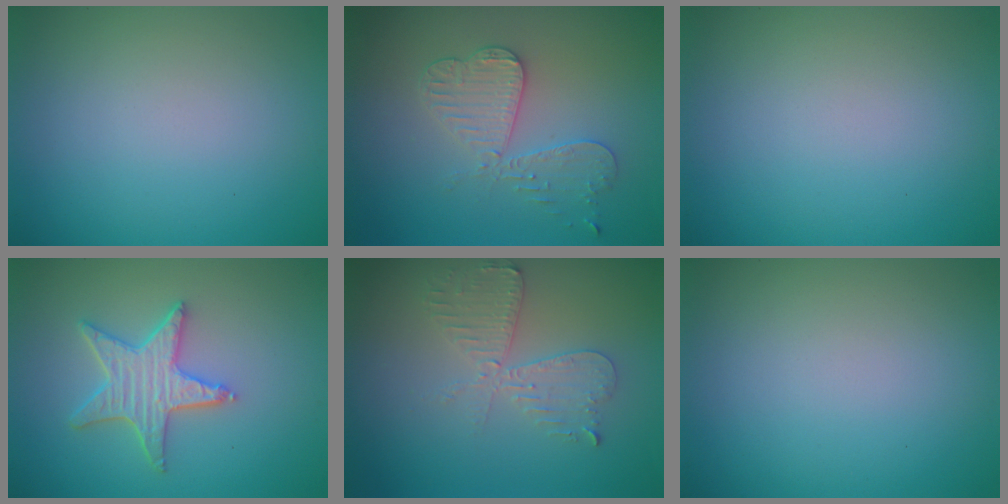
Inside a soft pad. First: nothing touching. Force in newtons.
{"total": 3.3, "press": 3.2, "slide": 0.8}
{"total": 0.0}
{"total": 4.1, "press": 3.7, "slide": 1.9}
{"total": 2.6, "press": 2.5, "slide": 0.5}
{"total": 0.0}